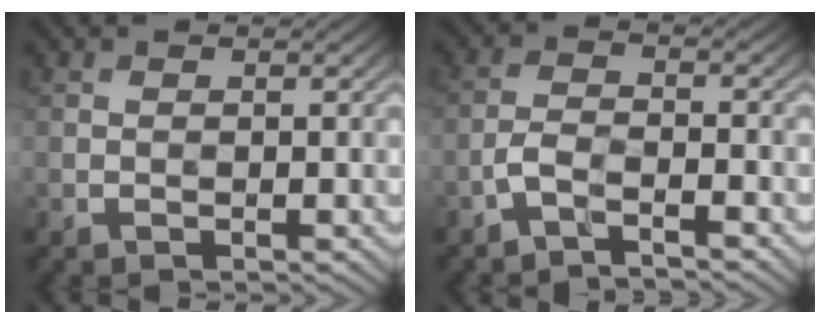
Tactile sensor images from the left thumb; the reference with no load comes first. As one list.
[{"total": 3.2, "force": [-2.4, 0.7, 2.0], "torque": [-0.044, 0.003, -0.057]}]